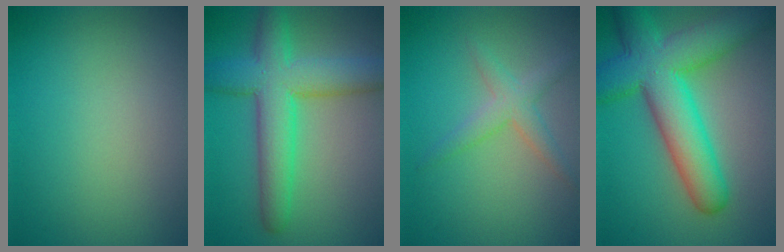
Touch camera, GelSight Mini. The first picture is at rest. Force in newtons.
{"total": 7.7, "press": 7.7, "slide": 0.2}
{"total": 2.4, "press": 2.4, "slide": 0.0}
{"total": 10.1, "press": 10.0, "slide": 0.5}